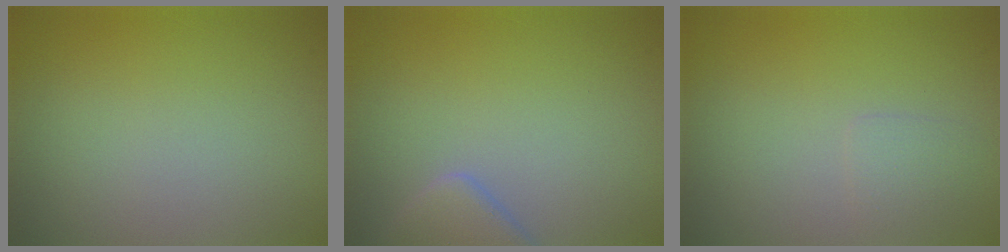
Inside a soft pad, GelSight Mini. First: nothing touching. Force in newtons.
{"total": 2.9, "press": 2.8, "slide": 0.3}
{"total": 1.1, "press": 1.1, "slide": 0.1}